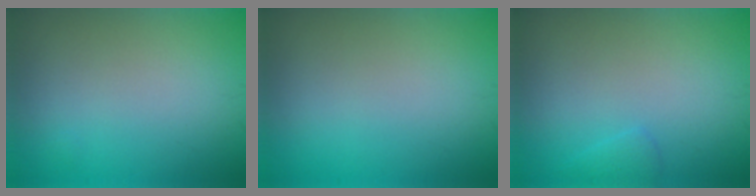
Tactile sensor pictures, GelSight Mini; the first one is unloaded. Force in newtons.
{"total": 0.0}
{"total": 0.9, "press": 0.9, "slide": 0.1}